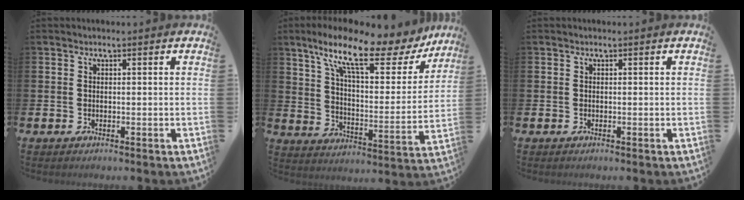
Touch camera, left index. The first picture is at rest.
{"total": 12.9, "force": [9.2, 3.6, 8.3], "torque": [-0.179, -0.046, 0.148]}
{"total": 0.0}